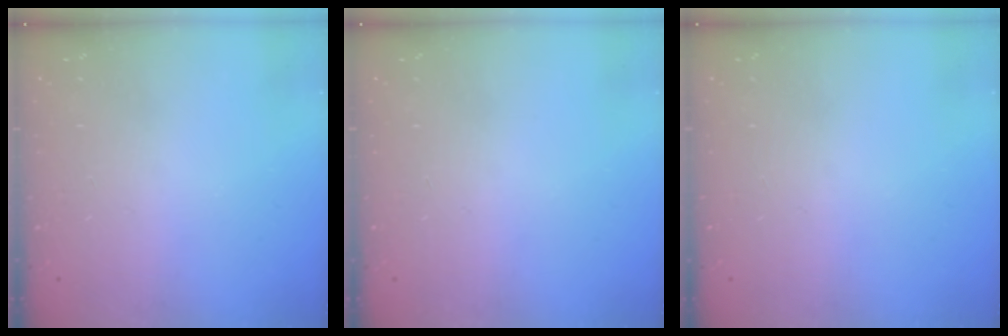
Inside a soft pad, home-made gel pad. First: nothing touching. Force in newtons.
{"total": 0.0}
{"total": 0.0}